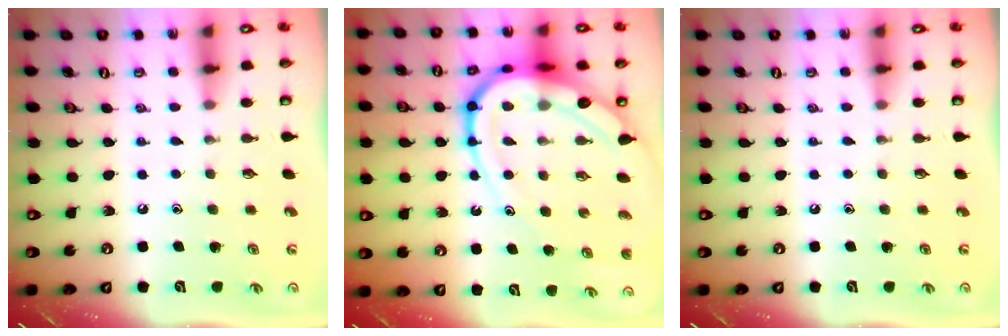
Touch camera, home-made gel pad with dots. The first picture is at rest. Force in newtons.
{"total": 18.6, "press": 18.5, "slide": 1.9}
{"total": 0.0}